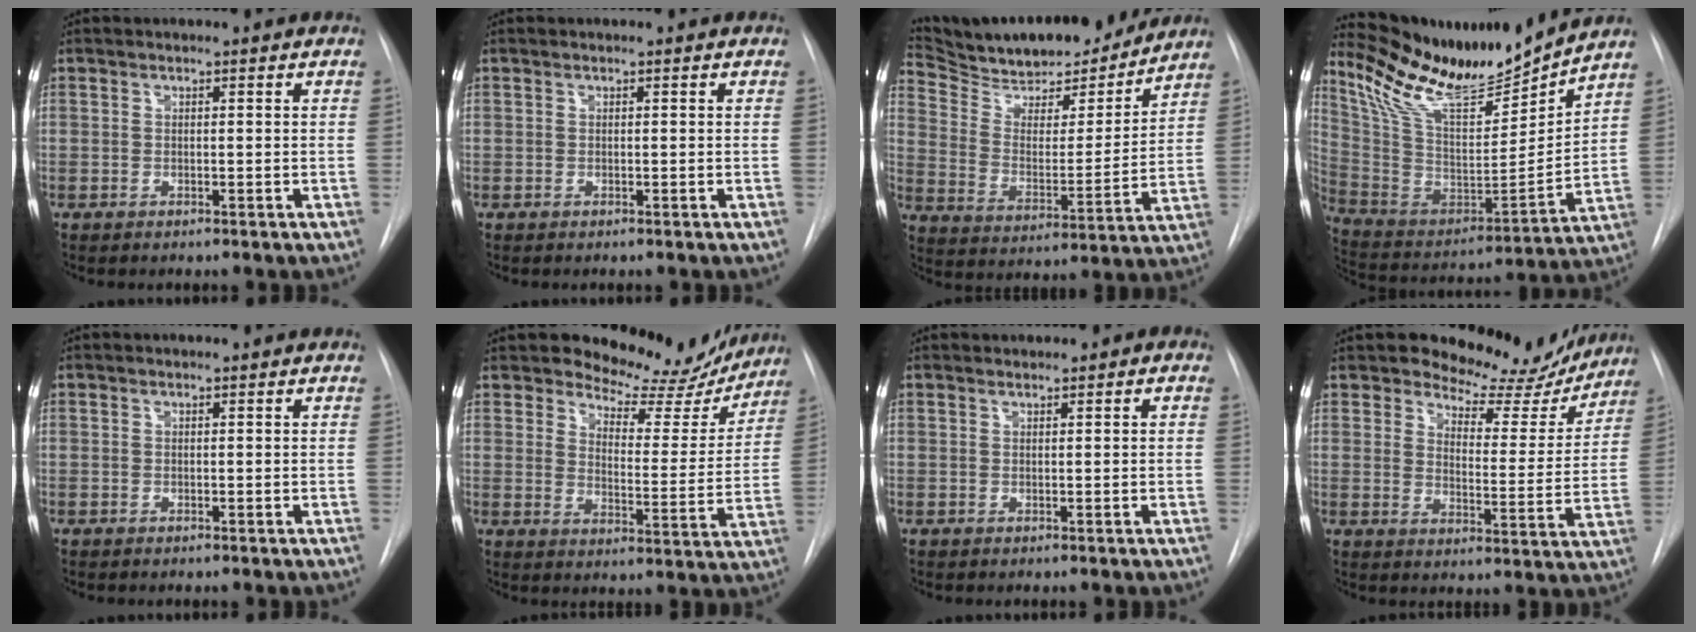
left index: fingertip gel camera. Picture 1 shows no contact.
{"total": 0.0}
{"total": 20.3, "force": [18.6, 4.4, 6.9], "torque": [-0.117, -0.012, 0.289]}
{"total": 18.9, "force": [17.4, 1.7, 7.0], "torque": [-0.144, -0.041, 0.307]}
{"total": 0.0}
{"total": 13.7, "force": [12.6, 4.5, 2.7], "torque": [-0.022, -0.033, 0.153]}
{"total": 0.8, "force": [0.4, 0.5, 0.4], "torque": [-0.001, 0.006, 0.005]}
{"total": 13.2, "force": [12.1, 4.6, 2.5], "torque": [-0.018, -0.029, 0.146]}